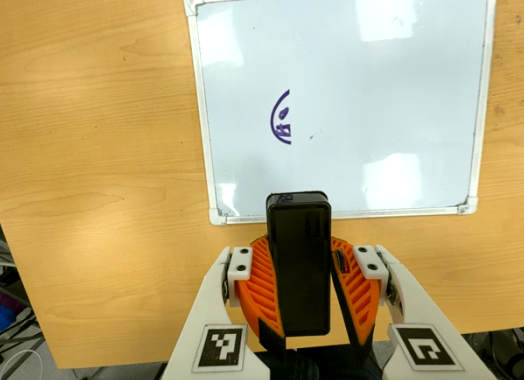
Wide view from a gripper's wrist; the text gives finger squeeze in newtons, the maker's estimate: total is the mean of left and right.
{"total": 11.1, "left": 10.4, "right": 11.8}